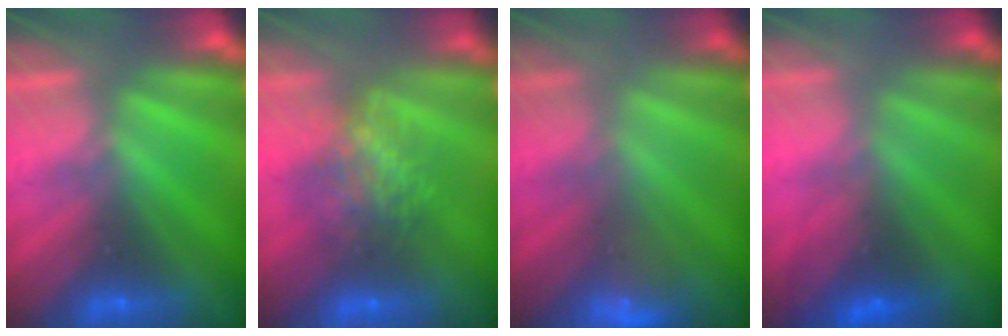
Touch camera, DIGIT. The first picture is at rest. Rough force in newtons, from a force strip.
{"total": 8.8}
{"total": 2.3}
{"total": 2.8}